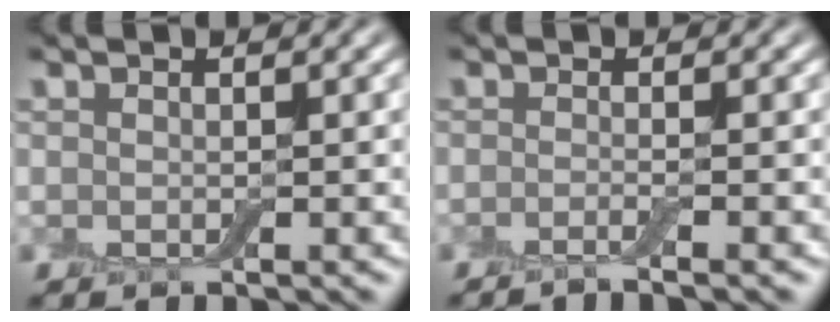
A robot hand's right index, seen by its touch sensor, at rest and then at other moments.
{"total": 1.9, "force": [-1.0, 0.5, 1.6], "torque": [-0.008, -0.005, -0.027]}